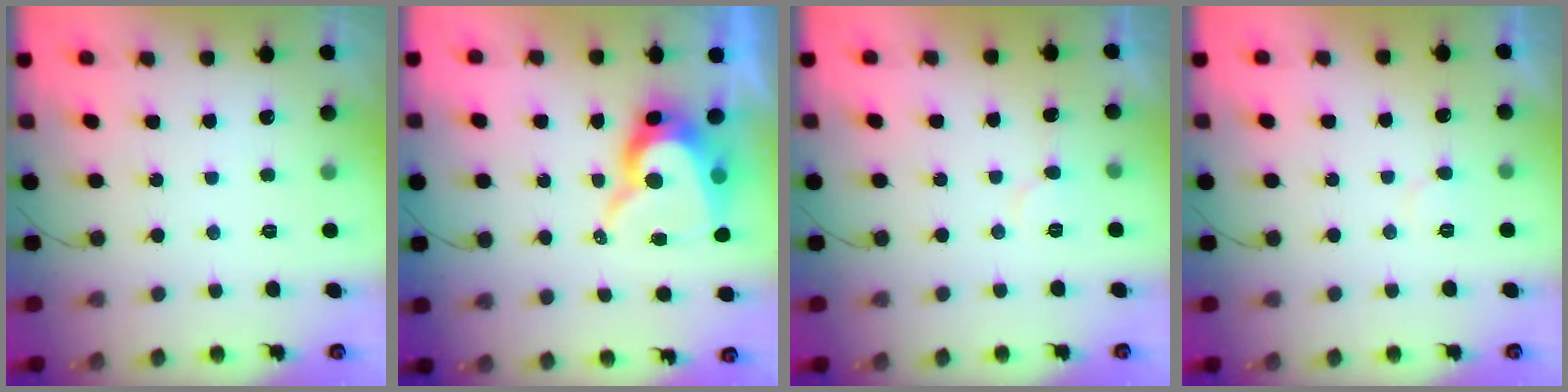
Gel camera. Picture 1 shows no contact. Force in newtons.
{"total": 12.8, "press": 12.8, "slide": 0.9}
{"total": 4.9, "press": 4.9, "slide": 0.3}
{"total": 3.1, "press": 3.1, "slide": 0.3}